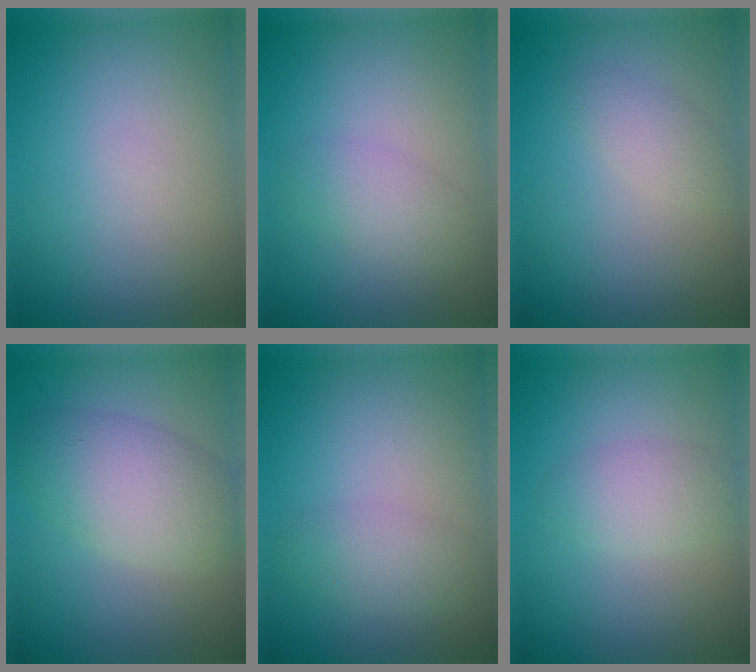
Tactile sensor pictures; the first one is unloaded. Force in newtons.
{"total": 2.3, "press": 2.3, "slide": 0.1}
{"total": 1.6, "press": 1.6, "slide": 0.2}
{"total": 5.5, "press": 5.5, "slide": 0.2}
{"total": 2.2, "press": 2.2, "slide": 0.1}
{"total": 2.4, "press": 2.4, "slide": 0.0}